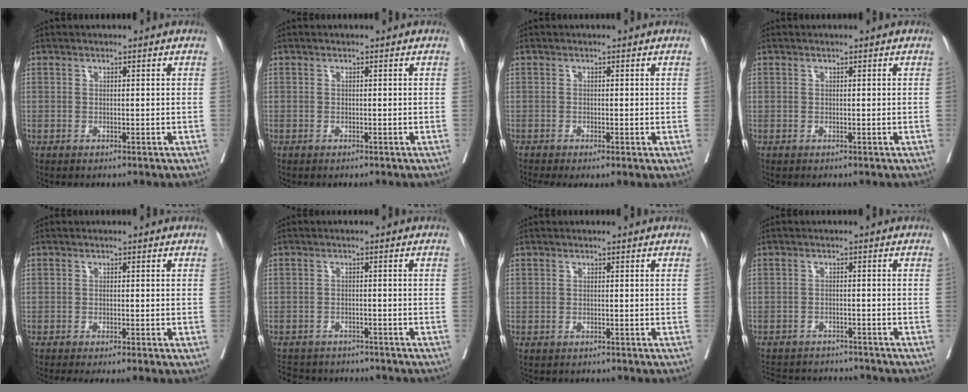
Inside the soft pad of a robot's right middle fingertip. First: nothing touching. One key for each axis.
{"total": 0.5, "fx": -0.3, "fy": 0.4, "fz": -0.1, "tx": -0.001, "ty": 0.006, "tz": -0.006}
{"total": 4.1, "fx": -2.4, "fy": 1.2, "fz": 3.1, "tx": -0.051, "ty": -0.014, "tz": -0.041}
{"total": 0.0}
{"total": 4.8, "fx": -3.6, "fy": 0.4, "fz": 3.2, "tx": -0.037, "ty": -0.010, "tz": -0.052}
{"total": 11.5, "fx": -10.3, "fy": 4.0, "fz": 3.2, "tx": -0.071, "ty": 0.005, "tz": -0.132}
{"total": 2.5, "fx": -2.2, "fy": 1.1, "fz": 0.4, "tx": -0.011, "ty": -0.003, "tz": -0.032}
{"total": 12.3, "fx": -11.4, "fy": 3.2, "fz": 3.1, "tx": -0.066, "ty": 0.007, "tz": -0.151}